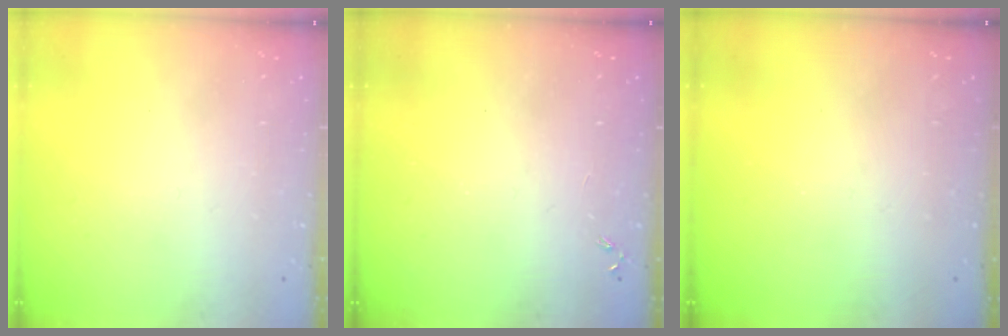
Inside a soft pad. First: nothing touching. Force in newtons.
{"total": 0.0}
{"total": 0.0}